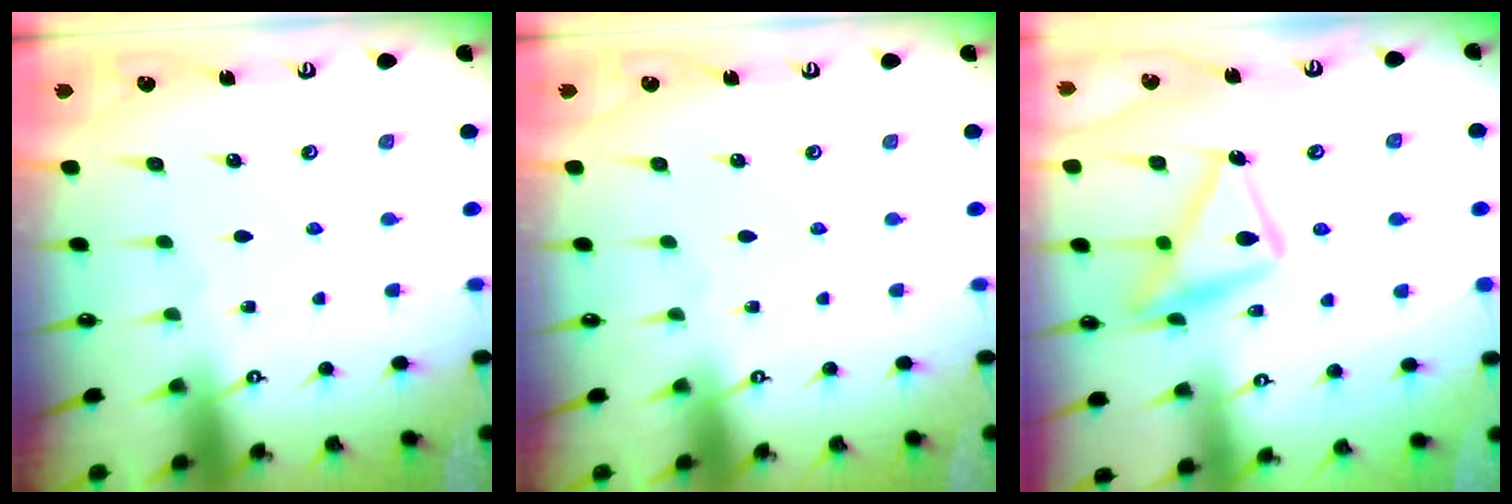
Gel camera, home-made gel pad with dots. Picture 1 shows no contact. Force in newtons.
{"total": 0.0}
{"total": 16.2, "press": 16.1, "slide": 1.1}